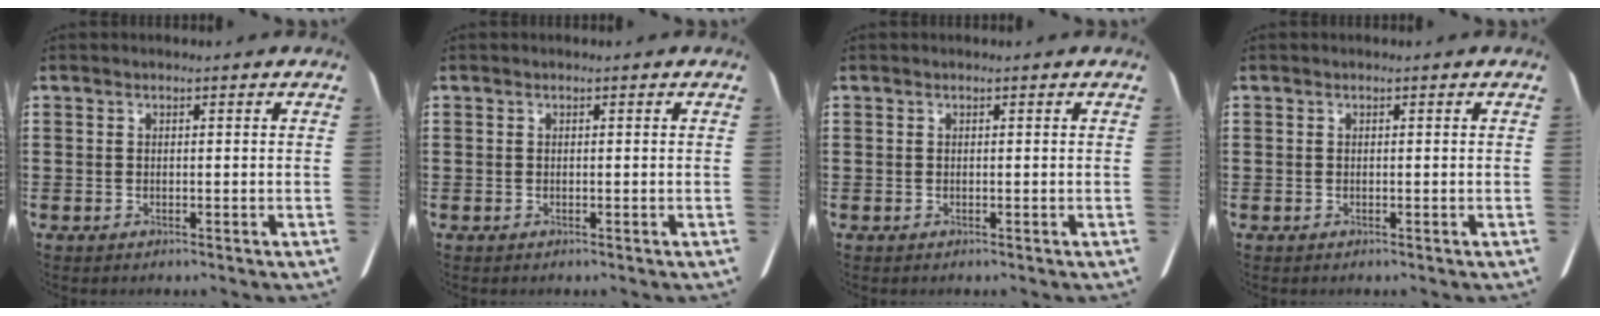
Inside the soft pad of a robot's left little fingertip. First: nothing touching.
{"total": 0.0}
{"total": 0.0}
{"total": 0.0}